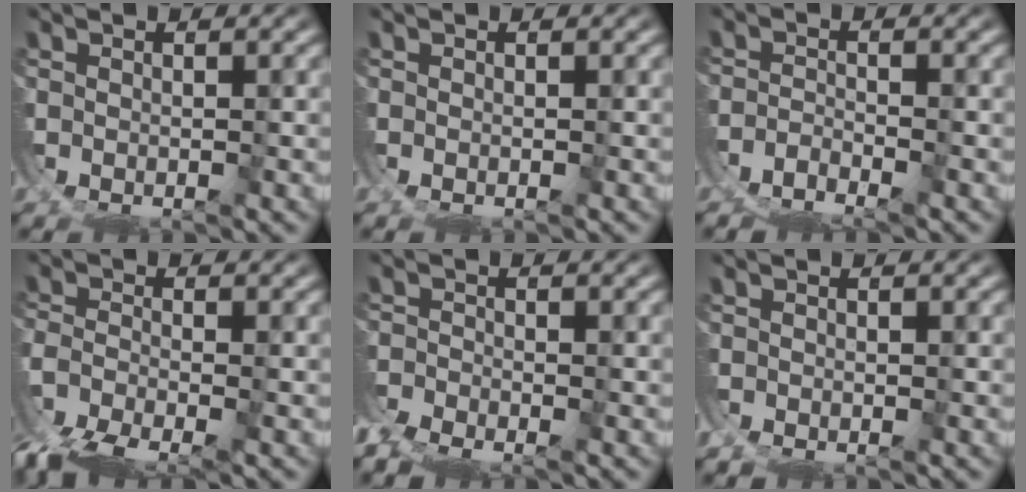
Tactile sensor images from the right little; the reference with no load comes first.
{"total": 0.0}
{"total": 4.6, "force": [-3.8, 2.4, 1.2], "torque": [-0.027, -0.019, -0.061]}
{"total": 6.5, "force": [-4.2, 3.5, 3.6], "torque": [-0.100, -0.044, -0.052]}
{"total": 5.1, "force": [-3.8, 3.0, 1.6], "torque": [-0.047, -0.030, -0.057]}
{"total": 1.3, "force": [-0.6, 1.1, 0.2], "torque": [-0.008, 0.001, -0.015]}